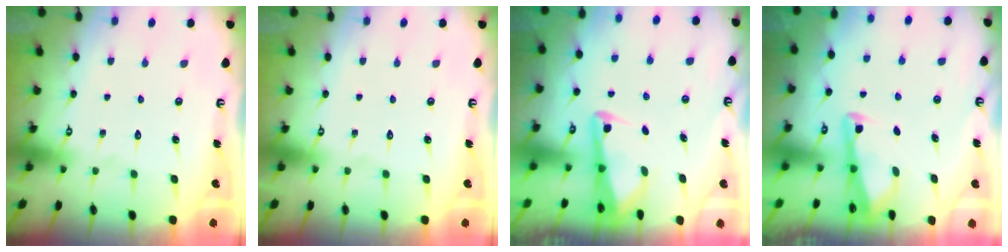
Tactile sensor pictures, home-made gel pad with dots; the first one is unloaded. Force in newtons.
{"total": 0.0}
{"total": 2.8, "press": 2.8, "slide": 0.4}
{"total": 3.1, "press": 3.1, "slide": 0.3}